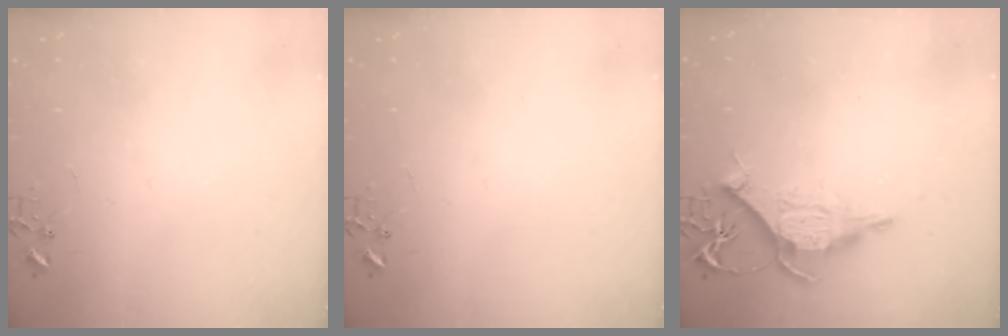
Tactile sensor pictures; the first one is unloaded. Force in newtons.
{"total": 0.0}
{"total": 11.9, "press": 11.7, "slide": 1.8}